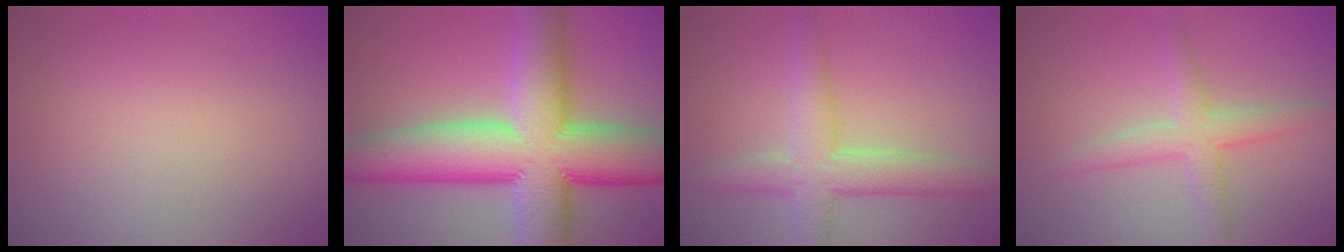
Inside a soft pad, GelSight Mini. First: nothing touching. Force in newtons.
{"total": 15.0, "press": 14.9, "slide": 0.6}
{"total": 4.5, "press": 4.5, "slide": 0.1}
{"total": 3.2, "press": 3.2, "slide": 0.2}